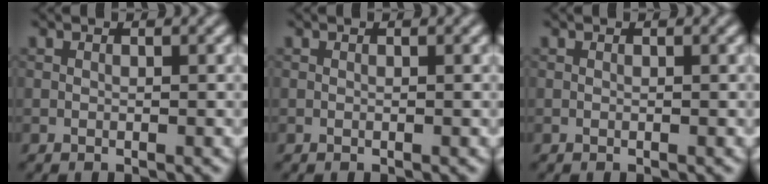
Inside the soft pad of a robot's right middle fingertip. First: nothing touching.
{"total": 0.0}
{"total": 0.0}